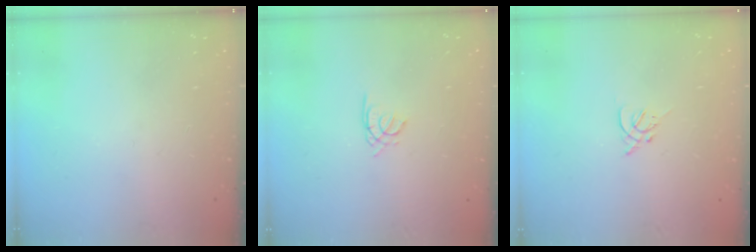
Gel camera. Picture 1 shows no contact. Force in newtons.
{"total": 1.5, "press": 1.4, "slide": 0.4}
{"total": 2.7, "press": 2.6, "slide": 0.7}